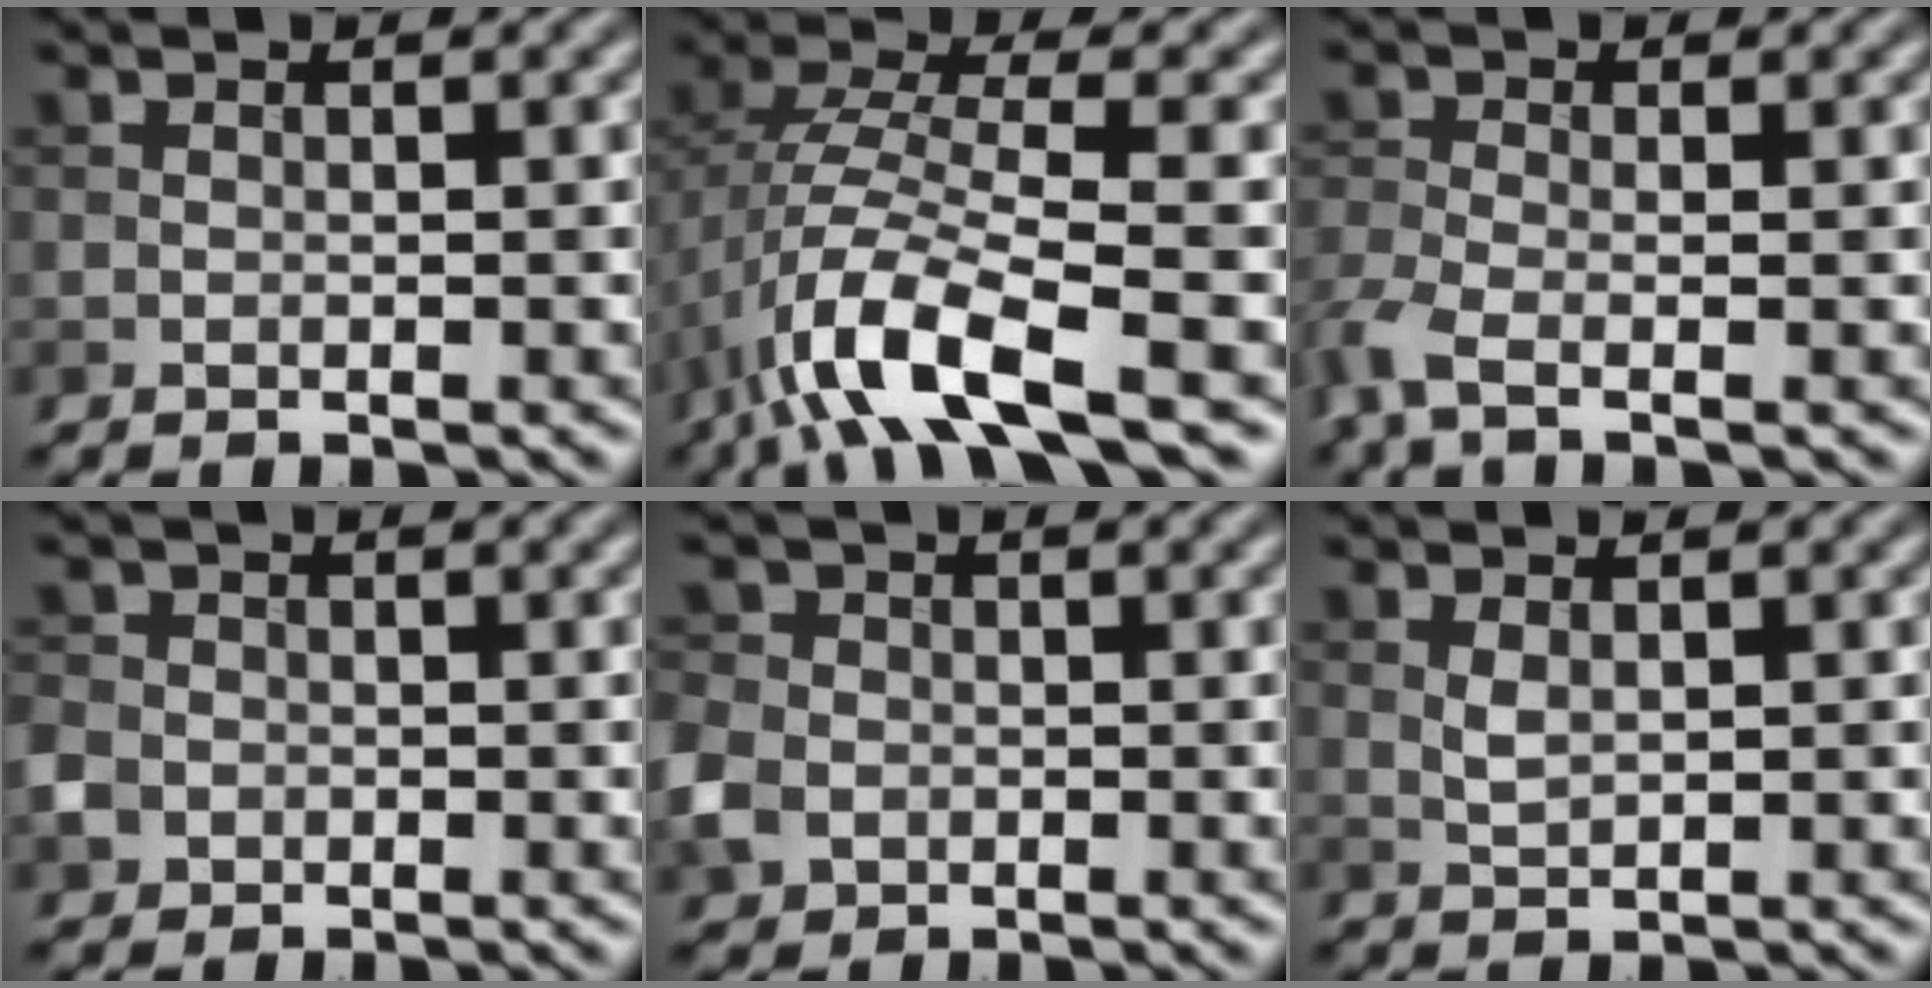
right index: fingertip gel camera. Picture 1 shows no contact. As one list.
[{"total": 9.2, "force": [-4.4, 2.6, 7.6], "torque": [-0.153, 0.008, -0.092]}, {"total": 3.7, "force": [-2.1, 1.4, 2.7], "torque": [-0.073, -0.017, -0.053]}, {"total": 2.4, "force": [-0.8, 2.1, 0.8], "torque": [-0.014, -0.003, -0.015]}, {"total": 3.8, "force": [-1.1, 3.2, 1.7], "torque": [-0.047, -0.003, -0.033]}, {"total": 1.2, "force": [0.4, 0.6, 1.0], "torque": [-0.029, -0.003, 0.014]}]